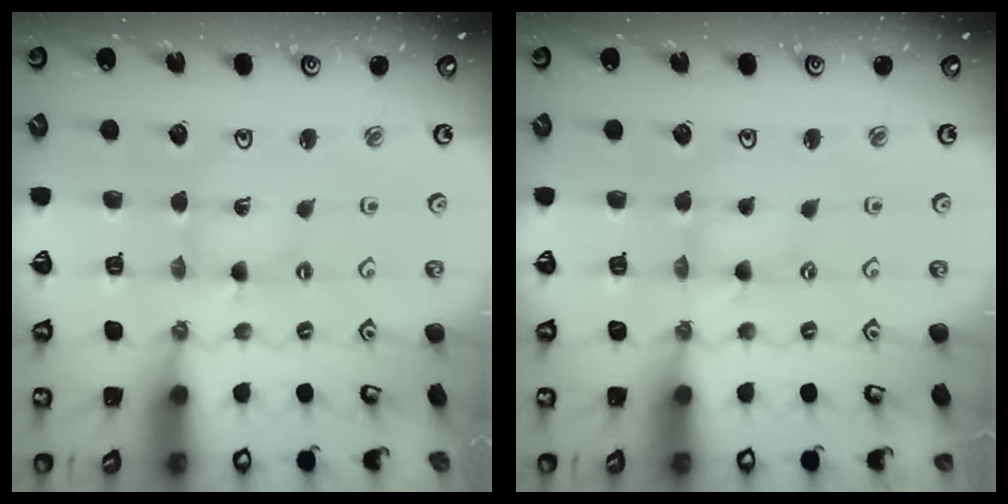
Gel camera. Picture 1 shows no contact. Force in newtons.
{"total": 1.1, "press": 1.1, "slide": 0.1}